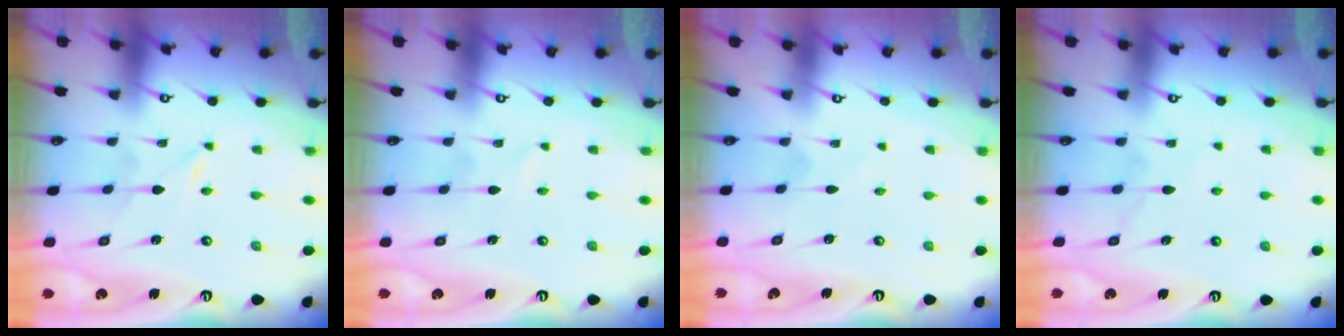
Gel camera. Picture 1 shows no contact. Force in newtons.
{"total": 0.0}
{"total": 0.9, "press": 0.8, "slide": 0.1}
{"total": 6.6, "press": 6.6, "slide": 0.5}